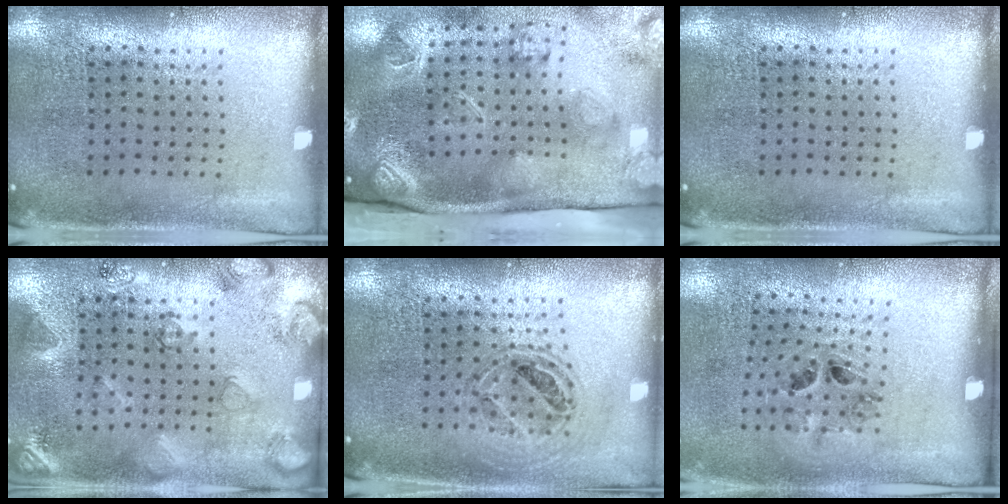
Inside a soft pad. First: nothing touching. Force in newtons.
{"total": 4.4, "press": 3.2, "slide": 3.1}
{"total": 0.0}
{"total": 2.1, "press": 1.9, "slide": 1.0}
{"total": 0.8, "press": 0.8, "slide": 0.3}
{"total": 1.3, "press": 0.6, "slide": 1.1}